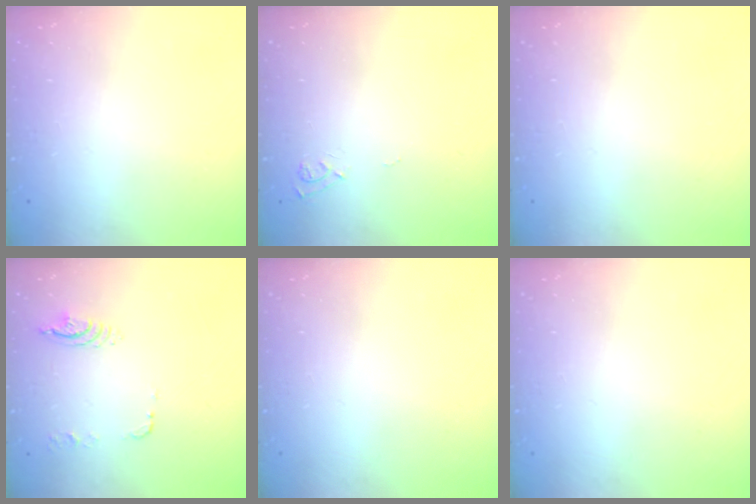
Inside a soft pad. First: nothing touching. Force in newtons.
{"total": 6.8, "press": 6.8, "slide": 0.6}
{"total": 0.0}
{"total": 8.3, "press": 8.3, "slide": 0.8}
{"total": 0.0}
{"total": 0.0}